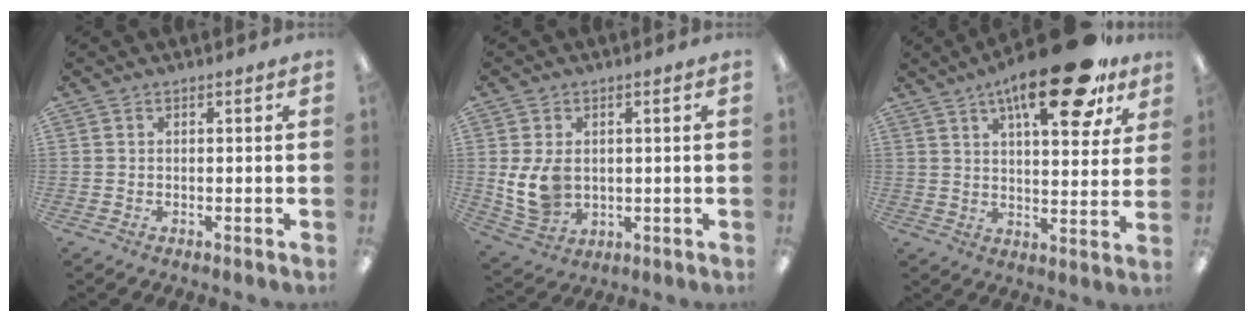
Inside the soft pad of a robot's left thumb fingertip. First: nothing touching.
{"total": 8.7, "force": [0.6, 6.7, 5.5], "torque": [-0.119, 0.003, 0.013]}
{"total": 20.7, "force": [12.6, 6.9, 14.9], "torque": [-0.221, -0.056, 0.195]}